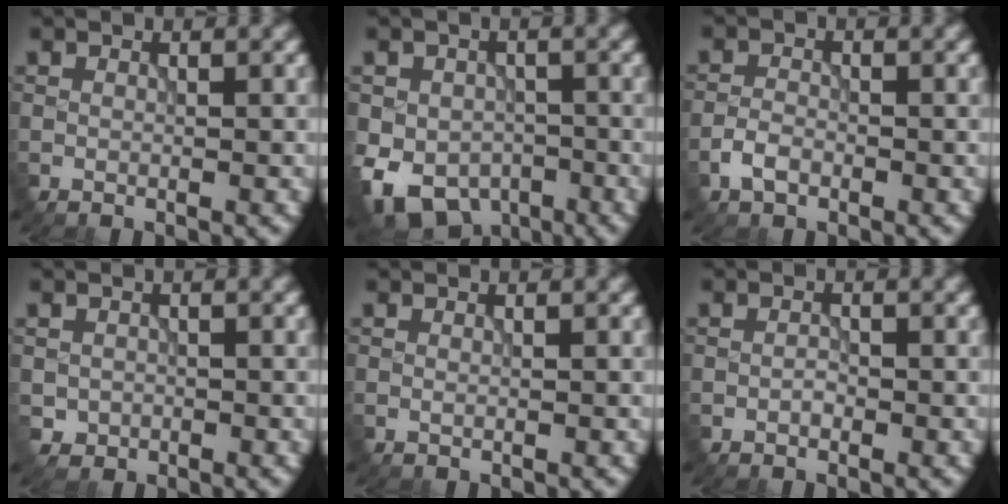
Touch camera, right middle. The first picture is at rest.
{"total": 8.7, "force": [-3.9, 6.5, 4.4], "torque": [-0.063, -0.032, -0.059]}
{"total": 1.9, "force": [-1.1, 1.1, 1.0], "torque": [-0.018, 0.002, -0.027]}
{"total": 1.2, "force": [-0.3, 1.2, -0.1], "torque": [0.007, -0.008, -0.007]}
{"total": 0.0}
{"total": 0.6, "force": [-0.4, 0.3, 0.3], "torque": [-0.007, -0.001, -0.008]}